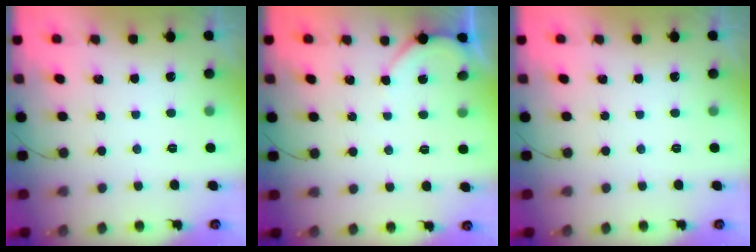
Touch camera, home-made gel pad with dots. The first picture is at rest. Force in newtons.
{"total": 2.7, "press": 2.6, "slide": 0.4}
{"total": 0.0}